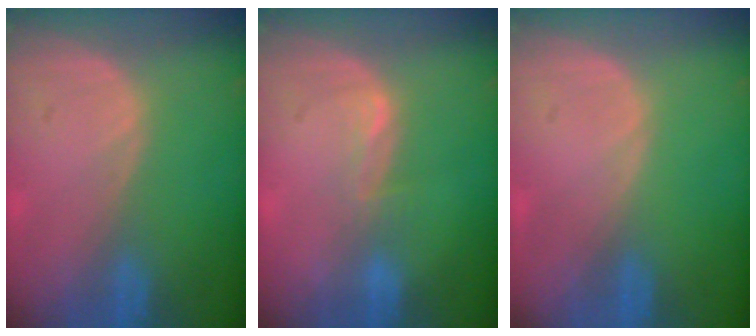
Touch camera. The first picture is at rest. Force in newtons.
{"total": 2.0, "press": 2.0, "slide": 0.3}
{"total": 0.0}